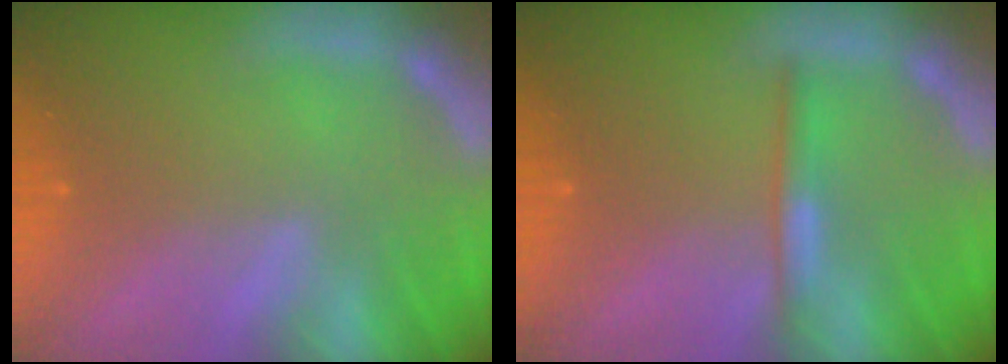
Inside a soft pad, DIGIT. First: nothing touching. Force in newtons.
{"total": 1.9}